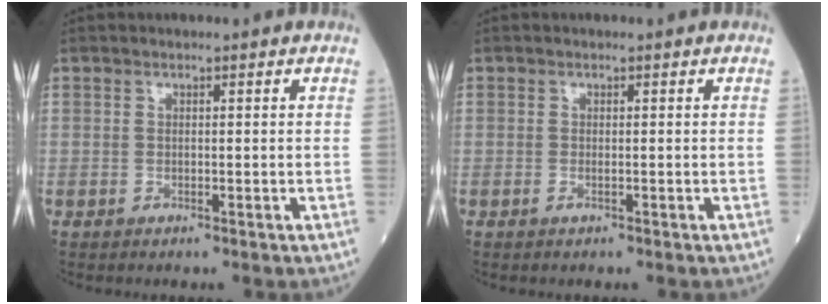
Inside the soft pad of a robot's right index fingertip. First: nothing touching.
{"total": 0.6, "force": [-0.2, 0.1, 0.5], "torque": [-0.012, -0.002, -0.003]}